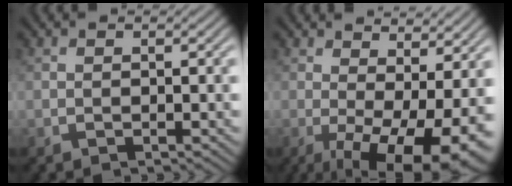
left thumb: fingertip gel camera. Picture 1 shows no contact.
{"total": 12.3, "force": [-2.0, 4.5, 11.3], "torque": [-0.151, 0.002, -0.020]}